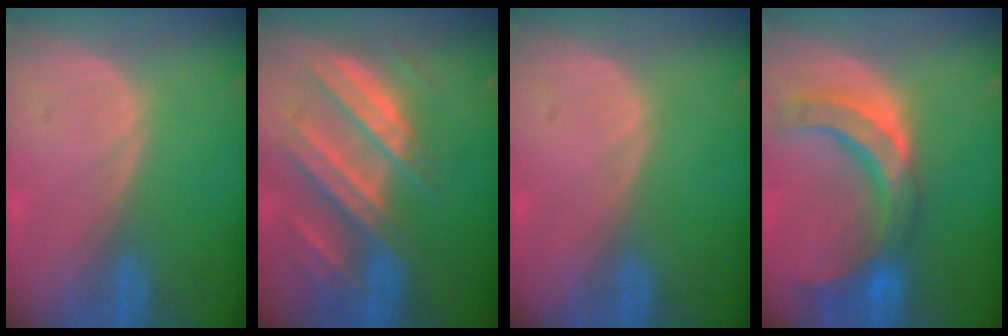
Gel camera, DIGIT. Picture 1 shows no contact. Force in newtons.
{"total": 10.3, "press": 9.2, "slide": 4.8}
{"total": 0.0}
{"total": 11.0, "press": 9.5, "slide": 5.6}